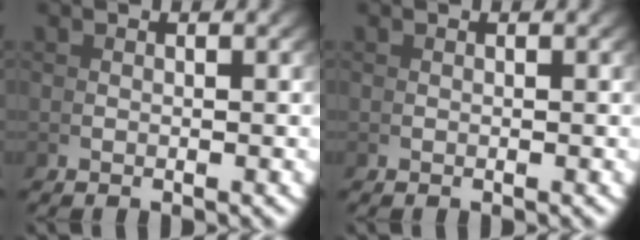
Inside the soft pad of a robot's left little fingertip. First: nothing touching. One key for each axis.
{"total": 0.0}